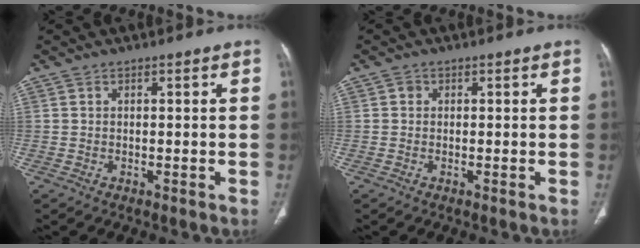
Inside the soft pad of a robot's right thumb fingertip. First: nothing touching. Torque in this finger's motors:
{"motor_torque": [0.08, -0.19, 0.08, 0.55, -0.02]}